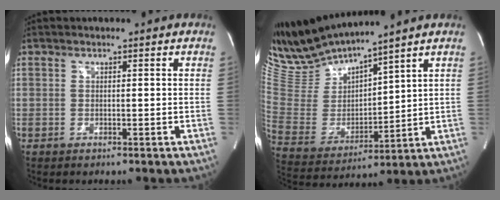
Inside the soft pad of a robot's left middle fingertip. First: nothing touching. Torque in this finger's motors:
{"motor_torque": [-0.06, -0.58, -0.09, 0.00]}